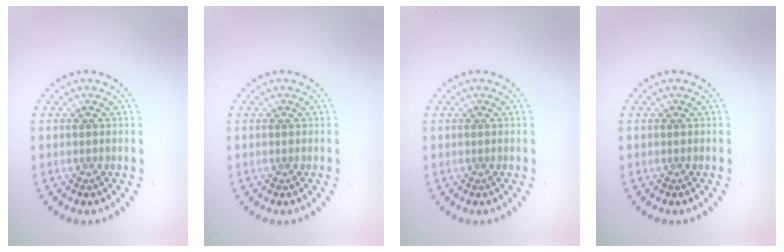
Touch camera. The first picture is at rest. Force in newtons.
{"total": 0.0}
{"total": 0.0}
{"total": 0.0}